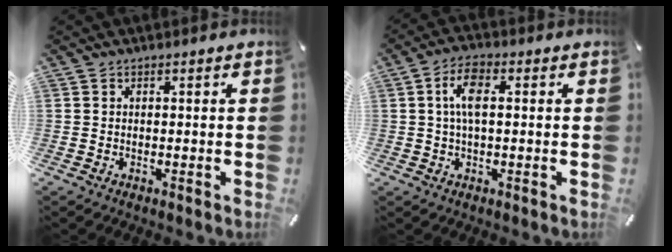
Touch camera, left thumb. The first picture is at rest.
{"total": 6.9, "force": [1.1, 3.2, 6.0], "torque": [-0.116, 0.008, 0.015]}